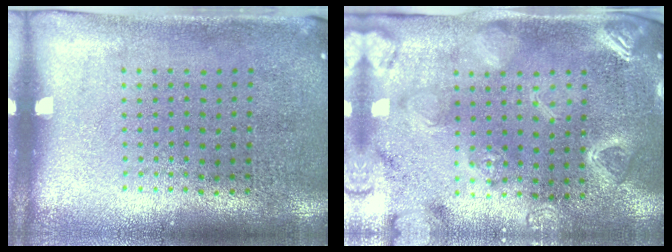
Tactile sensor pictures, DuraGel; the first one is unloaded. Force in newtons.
{"total": 3.3, "press": 3.1, "slide": 1.0}